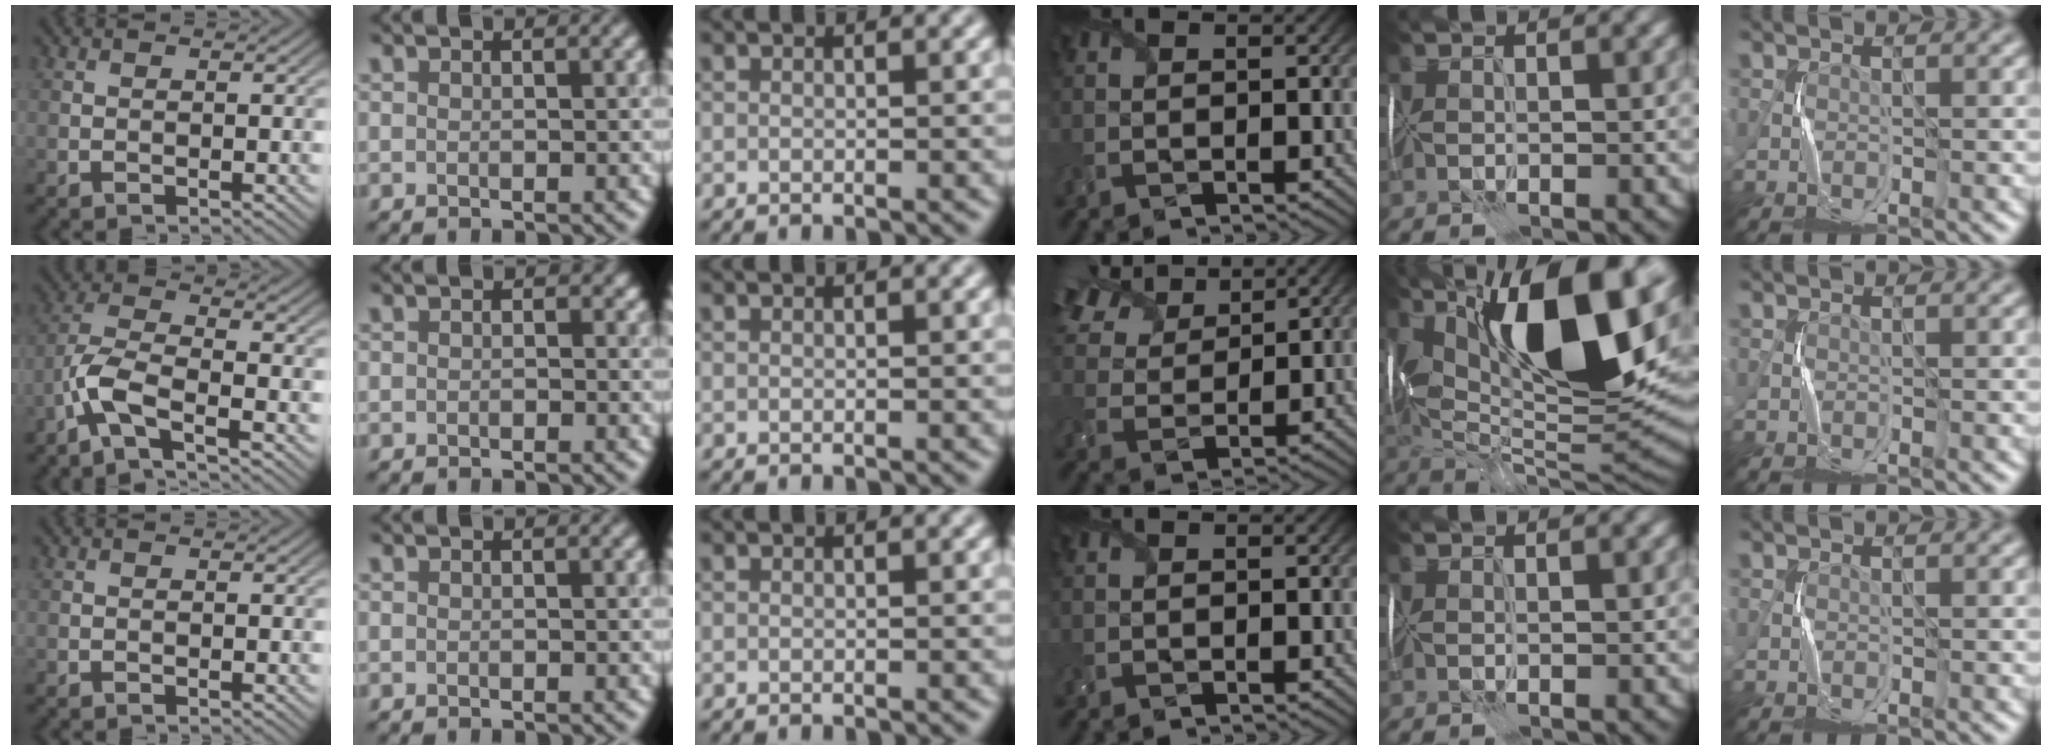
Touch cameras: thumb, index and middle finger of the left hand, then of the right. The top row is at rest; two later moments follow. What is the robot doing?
{"motion": "fold", "object": "tissue"}